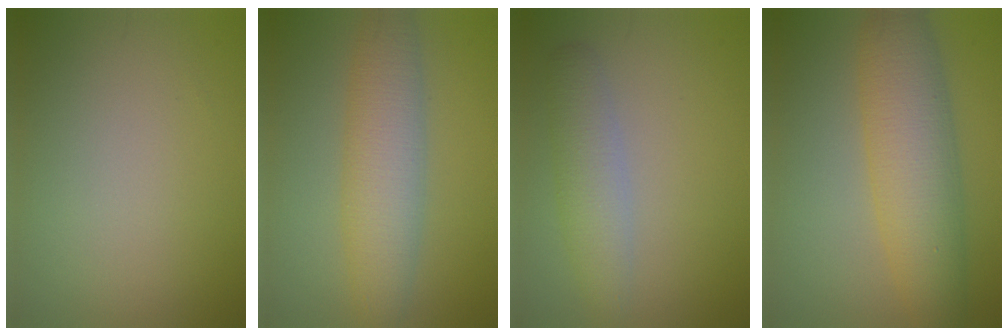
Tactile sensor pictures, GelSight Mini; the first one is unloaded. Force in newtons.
{"total": 5.6, "press": 5.6, "slide": 0.1}
{"total": 3.2, "press": 3.2, "slide": 0.1}
{"total": 7.2, "press": 7.2, "slide": 0.1}